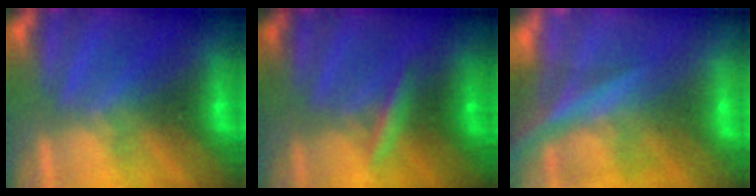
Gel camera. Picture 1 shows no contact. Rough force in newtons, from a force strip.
{"total": 2.6}
{"total": 5.6}